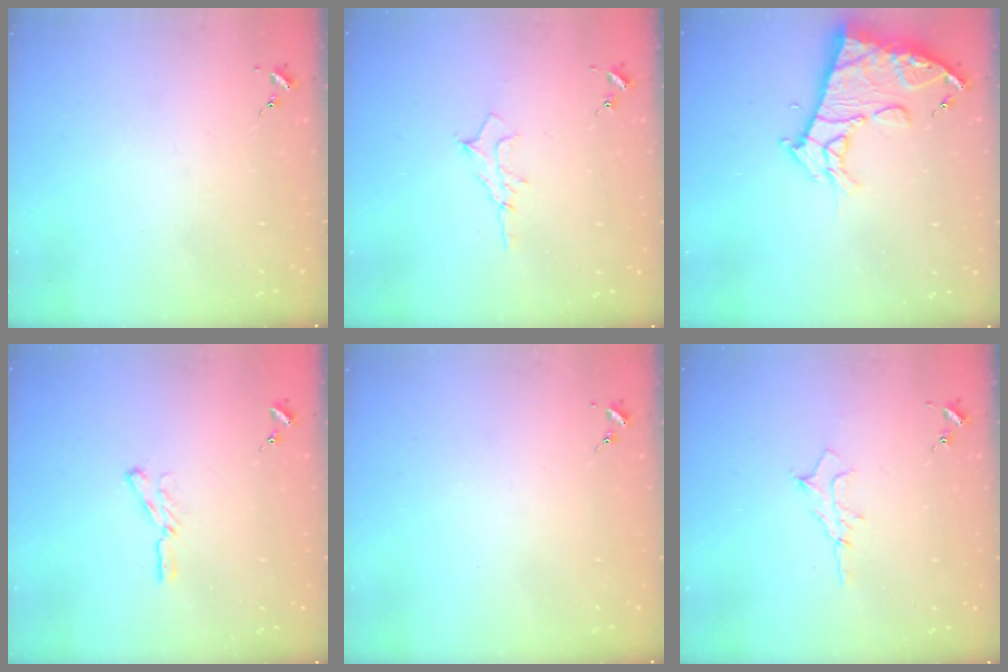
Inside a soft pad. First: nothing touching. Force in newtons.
{"total": 6.2, "press": 6.1, "slide": 0.8}
{"total": 14.1, "press": 14.0, "slide": 1.5}
{"total": 4.7, "press": 4.6, "slide": 0.6}
{"total": 0.0}
{"total": 6.2, "press": 6.1, "slide": 0.8}